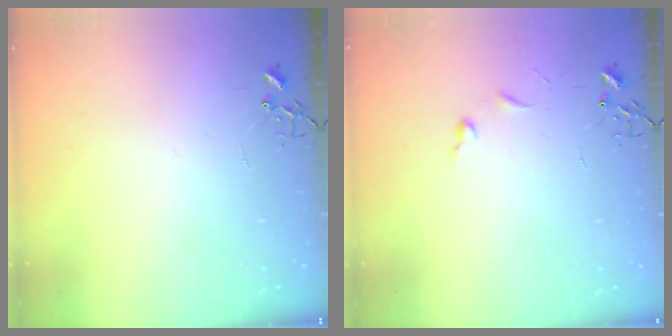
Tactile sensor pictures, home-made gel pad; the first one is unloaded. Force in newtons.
{"total": 4.4, "press": 4.3, "slide": 0.6}